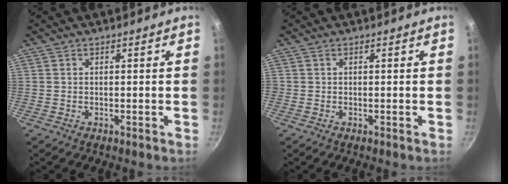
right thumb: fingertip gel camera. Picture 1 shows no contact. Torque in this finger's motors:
{"motor_torque": [1.68, 1.70, 0.41, -0.02, 0.54]}